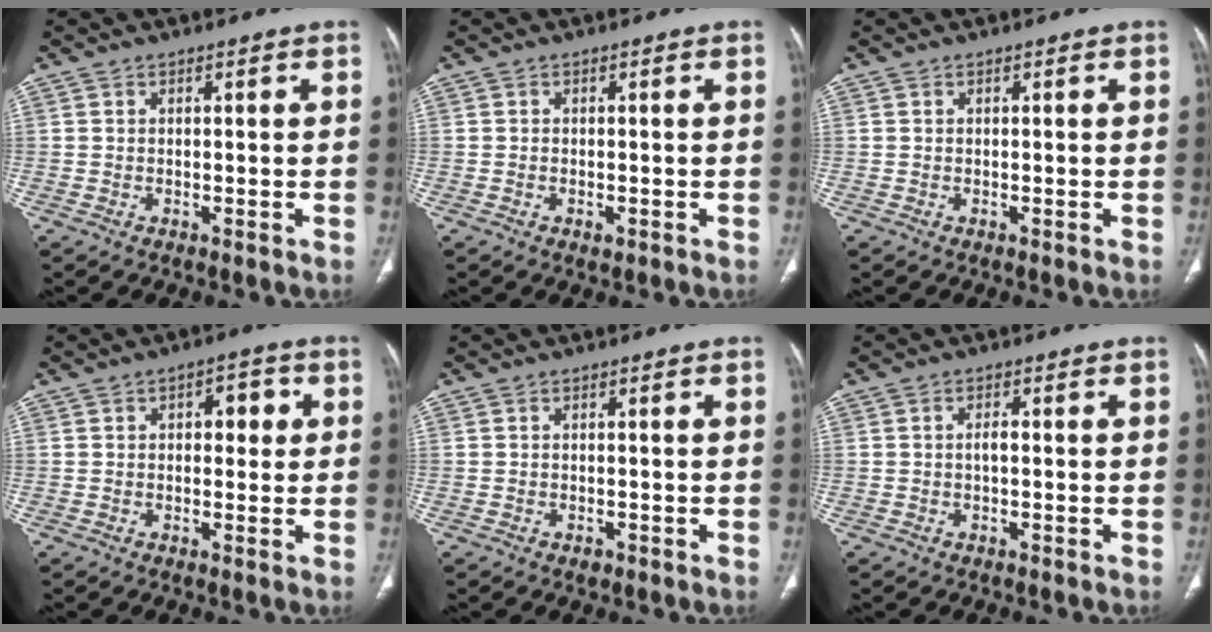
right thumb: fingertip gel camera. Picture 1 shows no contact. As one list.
[{"total": 1.1, "force": [-0.5, 0.6, 0.8], "torque": [-0.015, 0.002, -0.004]}, {"total": 0.0}, {"total": 5.2, "force": [1.1, 3.0, 4.1], "torque": [-0.031, 0.007, 0.009]}, {"total": 1.1, "force": [-0.6, 0.7, 0.5], "torque": [-0.008, 0.001, -0.006]}, {"total": 1.5, "force": [-0.2, 0.7, 1.3], "torque": [-0.023, 0.003, -0.005]}]